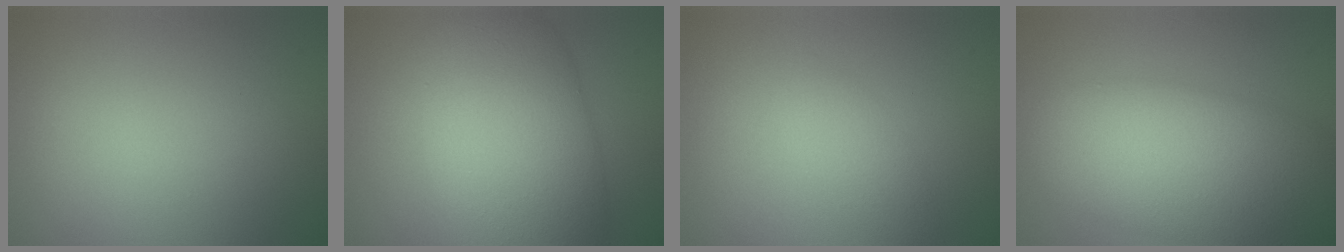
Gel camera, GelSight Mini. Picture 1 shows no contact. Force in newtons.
{"total": 11.3, "press": 11.3, "slide": 0.3}
{"total": 1.8, "press": 1.8, "slide": 0.0}
{"total": 10.0, "press": 10.0, "slide": 0.3}